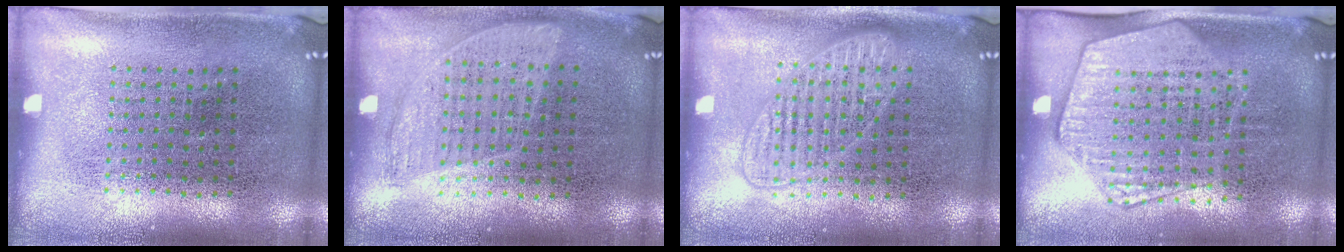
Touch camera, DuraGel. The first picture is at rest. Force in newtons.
{"total": 0.9, "press": 0.8, "slide": 0.4}
{"total": 1.3, "press": 1.3, "slide": 0.3}
{"total": 2.0, "press": 1.8, "slide": 0.9}